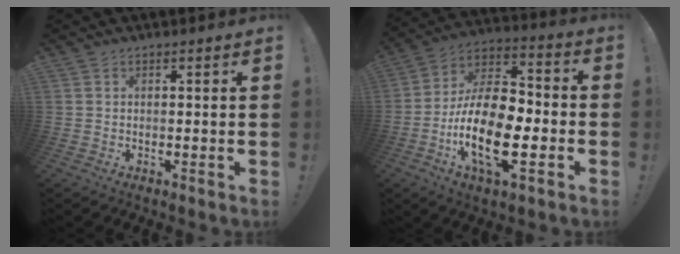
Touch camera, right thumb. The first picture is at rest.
{"total": 20.8, "force": [-6.5, 10.2, 16.9], "torque": [-0.335, 0.023, -0.108]}